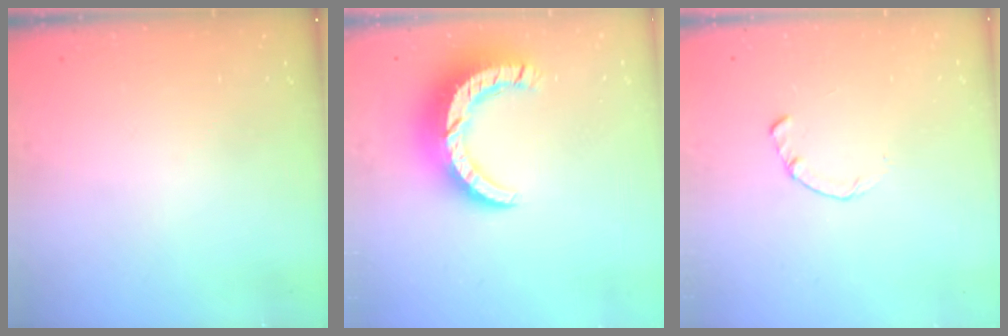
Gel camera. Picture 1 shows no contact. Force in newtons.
{"total": 12.0, "press": 12.0, "slide": 1.2}
{"total": 1.7, "press": 1.7, "slide": 0.2}